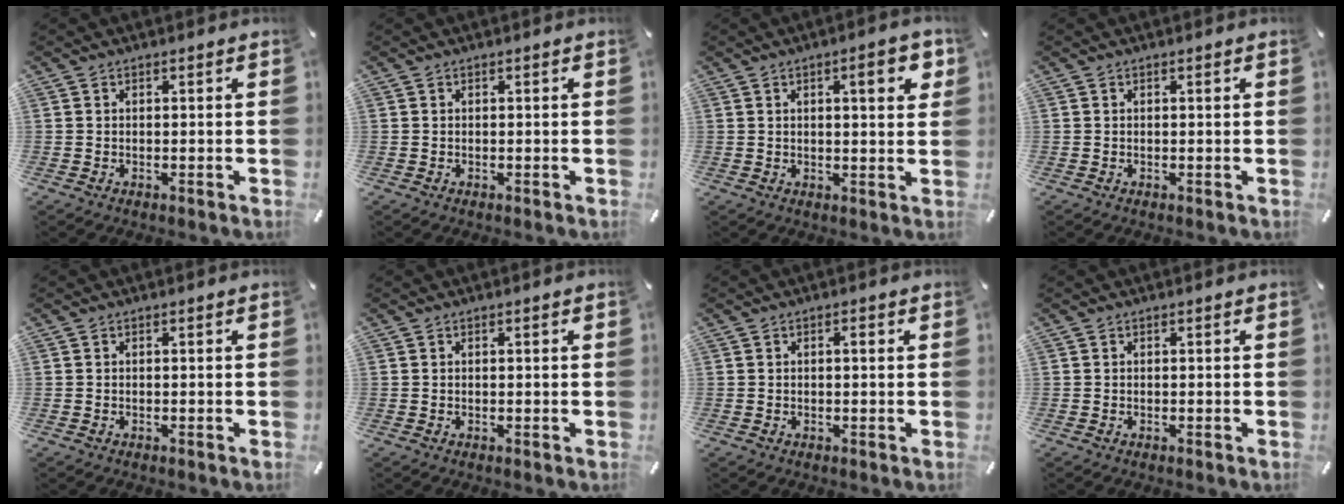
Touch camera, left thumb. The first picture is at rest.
{"total": 0.0}
{"total": 7.2, "force": [2.9, 1.9, 6.4], "torque": [-0.086, -0.009, 0.039]}
{"total": 0.0}
{"total": 0.0}
{"total": 0.6, "force": [0.1, 0.0, 0.6], "torque": [-0.009, 0.000, 0.001]}
{"total": 1.5, "force": [0.3, 0.3, 1.5], "torque": [-0.020, 0.000, 0.001]}
{"total": 0.0}